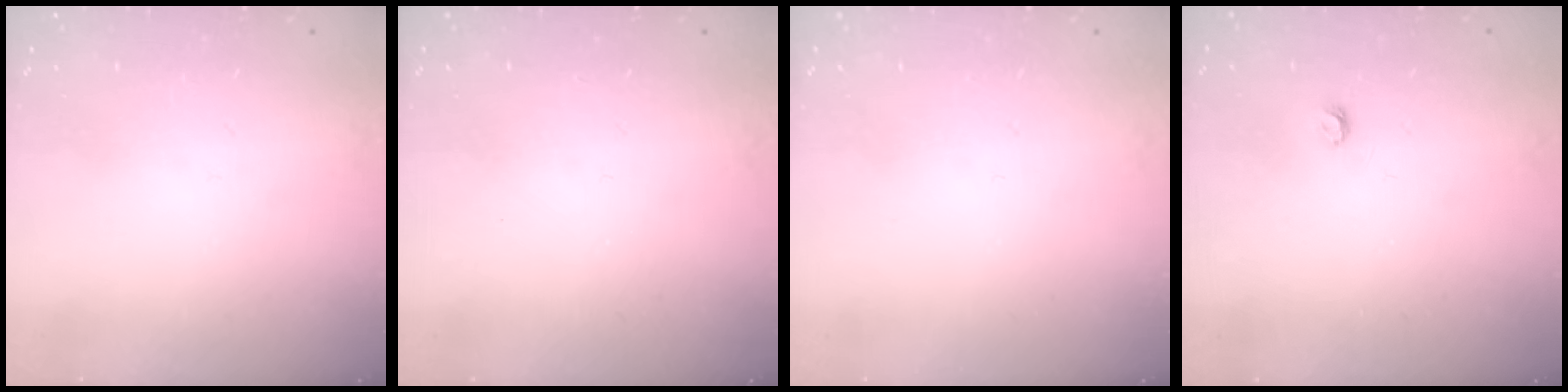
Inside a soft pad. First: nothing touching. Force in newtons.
{"total": 0.0}
{"total": 0.0}
{"total": 3.0, "press": 3.0, "slide": 0.4}